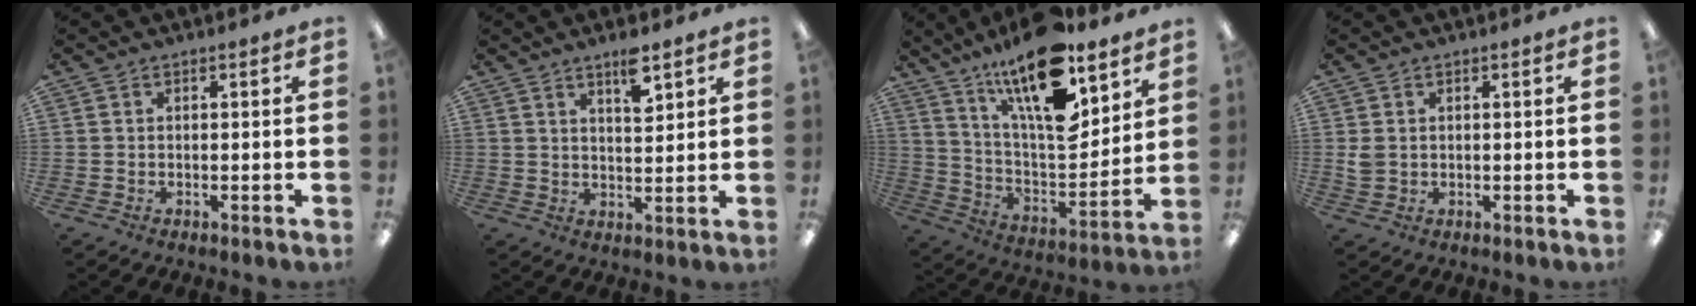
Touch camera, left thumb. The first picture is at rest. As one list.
[{"total": 6.6, "force": [4.6, 2.1, 4.3], "torque": [-0.063, -0.025, 0.074]}, {"total": 21.2, "force": [14.3, 7.3, 13.9], "torque": [-0.250, -0.099, 0.239]}, {"total": 2.5, "force": [0.8, 2.0, 1.3], "torque": [-0.018, 0.000, 0.013]}]